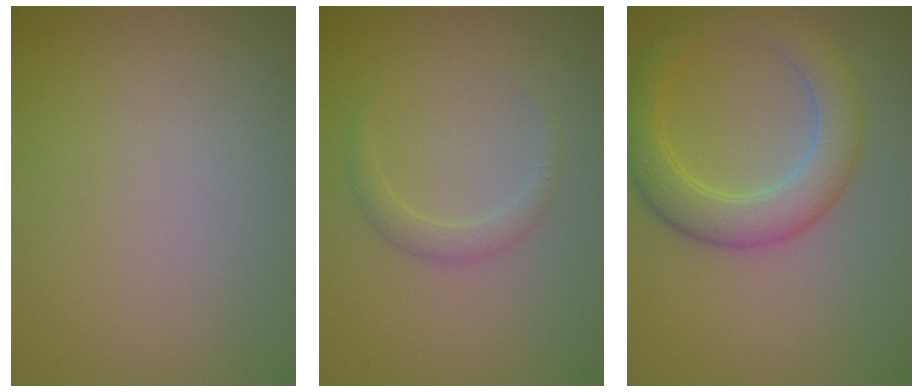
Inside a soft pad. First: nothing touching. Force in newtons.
{"total": 1.5, "press": 1.5, "slide": 0.2}
{"total": 5.0, "press": 4.9, "slide": 0.3}